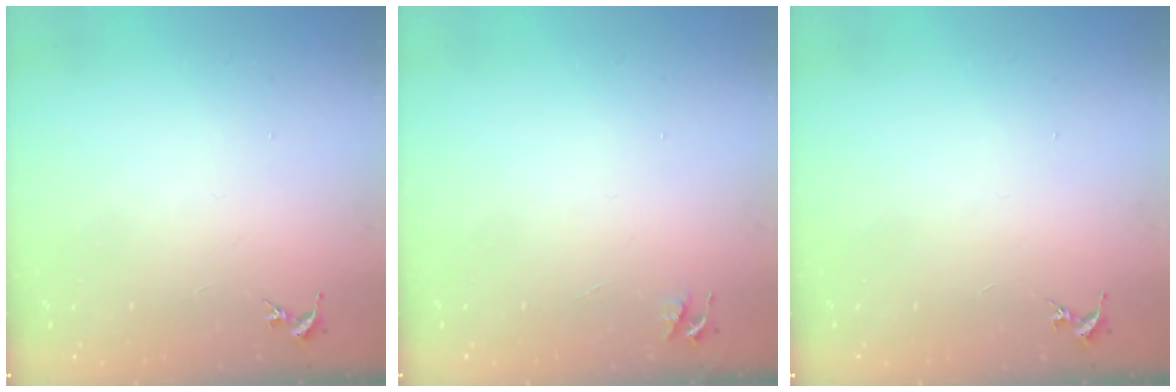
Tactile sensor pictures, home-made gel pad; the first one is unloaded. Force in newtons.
{"total": 3.5, "press": 3.5, "slide": 0.4}
{"total": 0.0}